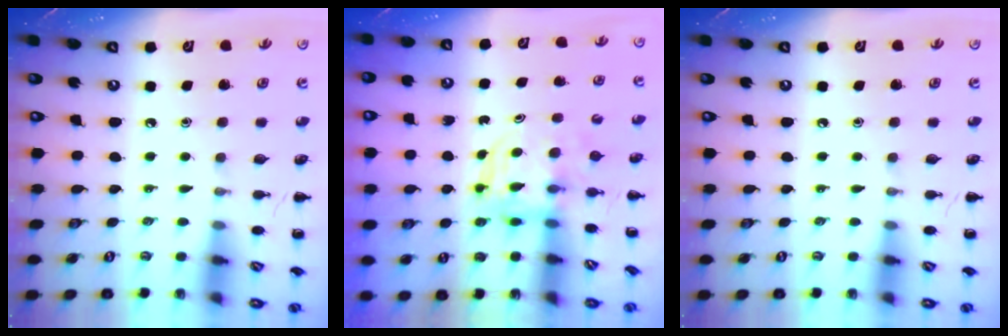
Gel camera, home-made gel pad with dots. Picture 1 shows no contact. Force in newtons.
{"total": 3.7, "press": 3.7, "slide": 0.2}
{"total": 0.0}